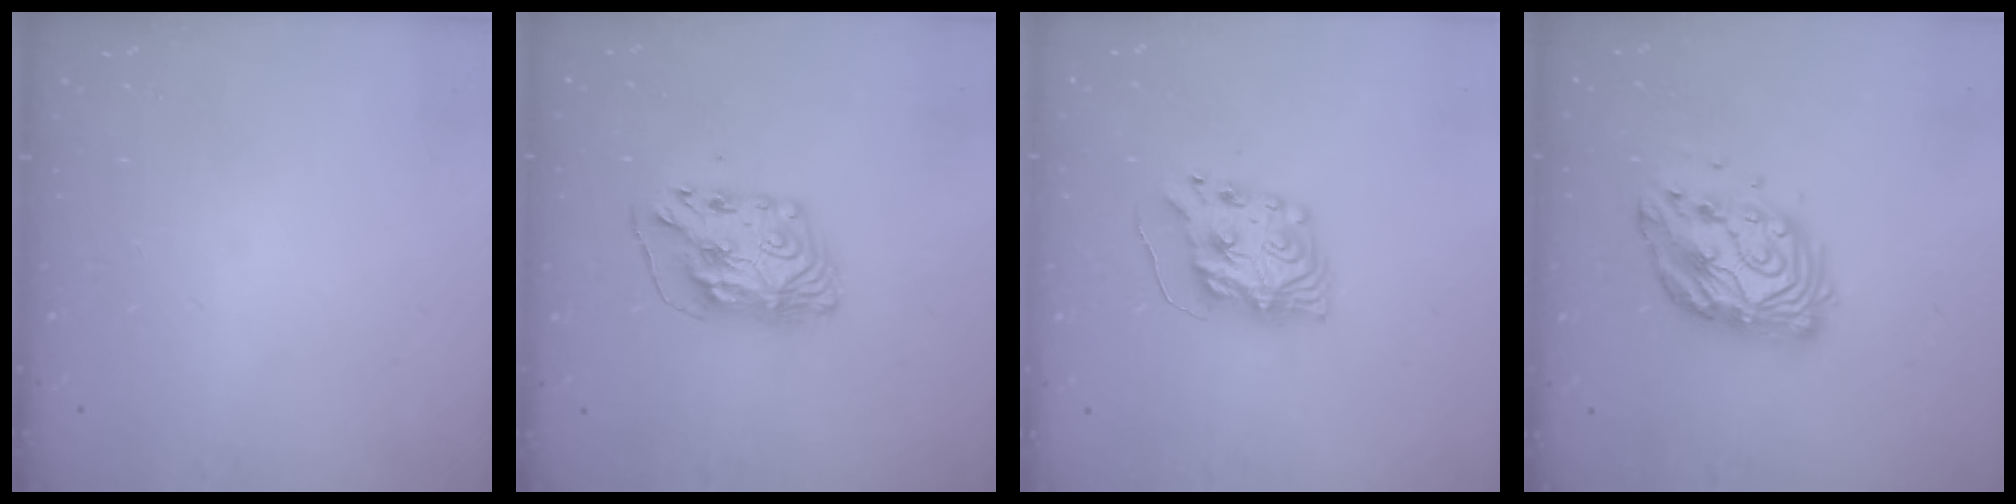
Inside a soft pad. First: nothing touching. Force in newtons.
{"total": 8.8, "press": 8.8, "slide": 0.8}
{"total": 8.9, "press": 8.9, "slide": 0.9}
{"total": 13.0, "press": 13.0, "slide": 0.9}